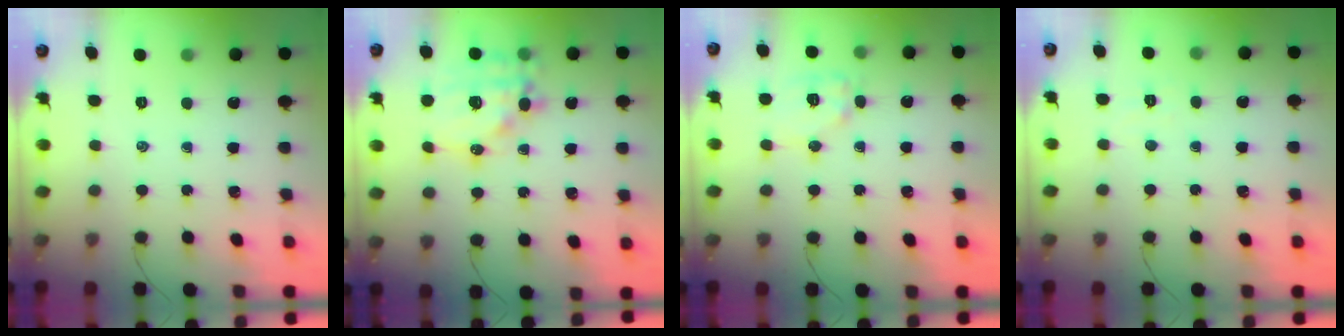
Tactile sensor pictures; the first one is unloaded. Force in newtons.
{"total": 15.8, "press": 15.4, "slide": 3.4}
{"total": 9.0, "press": 9.0, "slide": 0.3}
{"total": 3.8, "press": 3.7, "slide": 0.8}